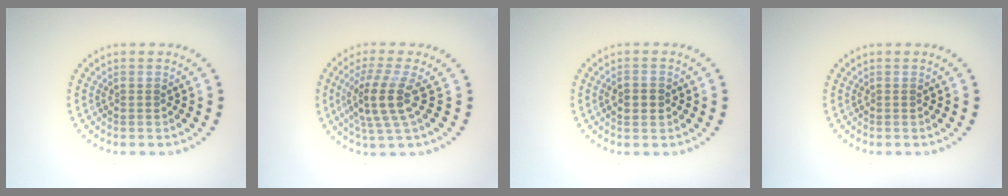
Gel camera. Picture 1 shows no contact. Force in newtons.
{"total": 4.0, "press": 3.2, "slide": 2.5}
{"total": 2.3, "press": 2.3, "slide": 0.0}
{"total": 0.0}